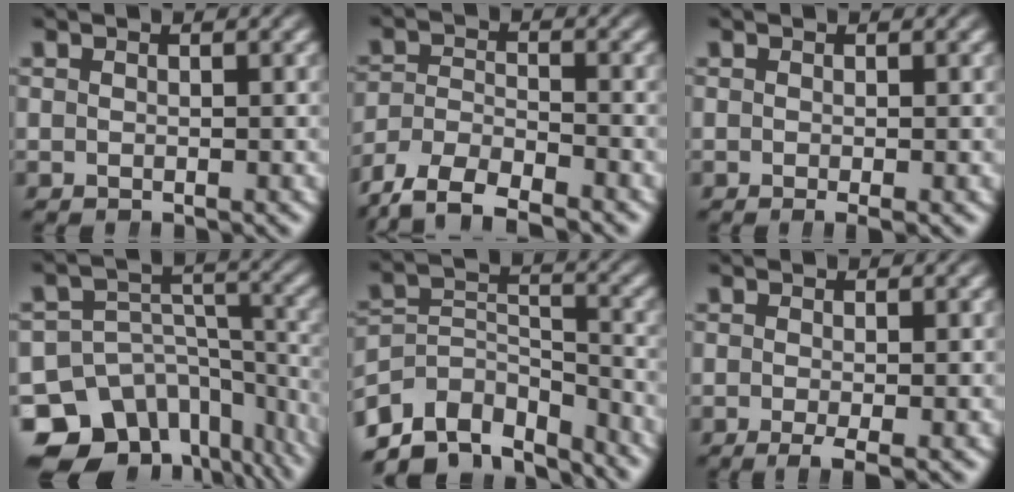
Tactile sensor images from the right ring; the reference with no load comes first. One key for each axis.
{"total": 7.4, "fx": -5.0, "fy": 4.6, "fz": 3.2, "tx": -0.069, "ty": -0.027, "tz": -0.079}
{"total": 1.2, "fx": -0.7, "fy": 0.1, "fz": 0.9, "tx": -0.008, "ty": -0.002, "tz": -0.011}
{"total": 14.4, "fx": -7.4, "fy": 10.4, "fz": 6.8, "tx": -0.123, "ty": -0.053, "tz": -0.106}
{"total": 11.8, "fx": -6.8, "fy": 7.7, "fz": 5.7, "tx": -0.118, "ty": -0.073, "tz": -0.089}
{"total": 3.0, "fx": -2.0, "fy": 0.9, "fz": 2.1, "tx": -0.038, "ty": -0.019, "tz": -0.024}